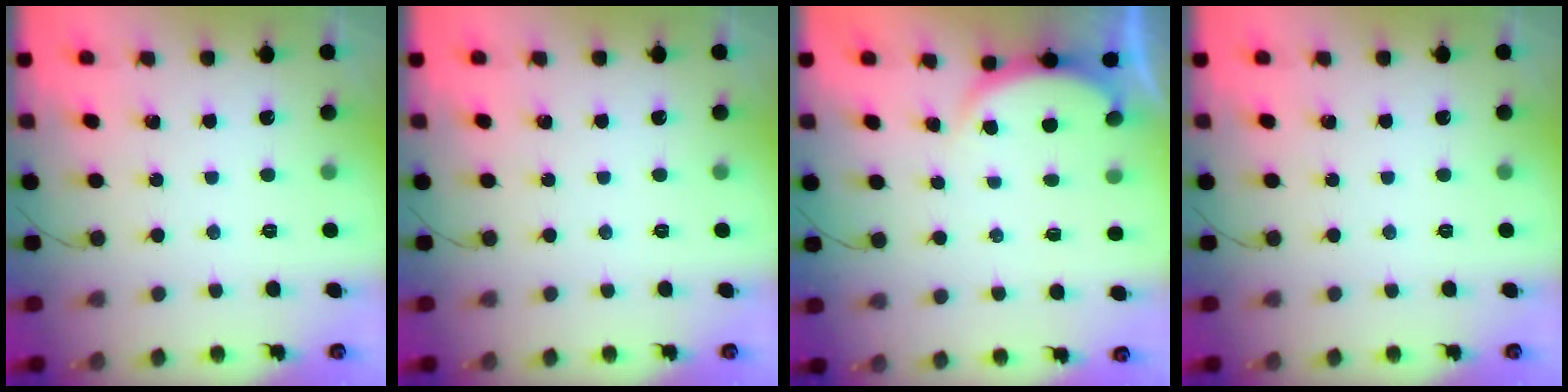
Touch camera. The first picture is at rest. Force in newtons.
{"total": 0.0}
{"total": 2.8, "press": 2.7, "slide": 0.6}
{"total": 0.0}